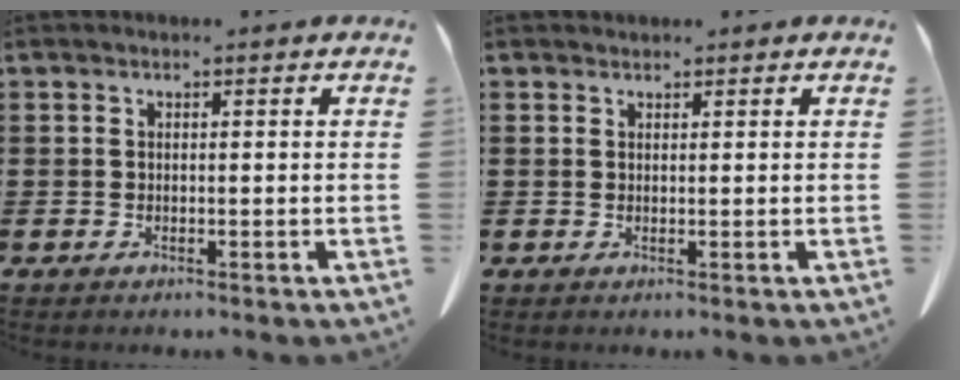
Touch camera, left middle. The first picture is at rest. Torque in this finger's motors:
{"motor_torque": [-0.99, 1.15, -0.49, -0.13]}